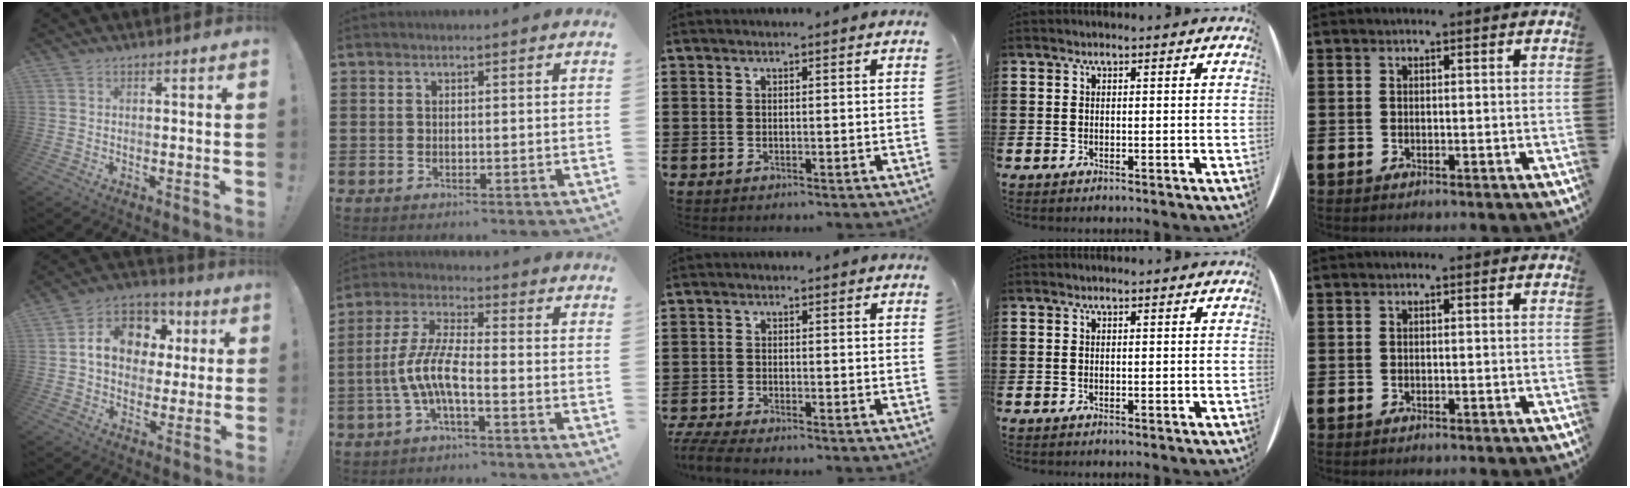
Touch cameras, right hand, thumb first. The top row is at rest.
{"thumb": {"total": 13.8, "force": [2.9, 11.1, 7.6], "torque": [-0.096, -0.007, 0.058]}, "index": {"total": 7.4, "force": [-2.7, 1.8, 6.6], "torque": [-0.163, -0.014, -0.059]}, "middle": {"total": 2.6, "force": [-2.4, 0.1, 1.0], "torque": [-0.032, -0.007, -0.052]}}